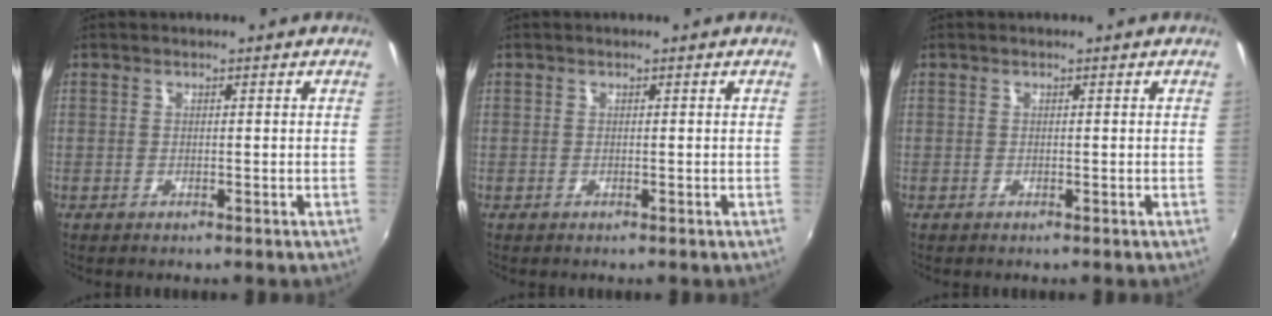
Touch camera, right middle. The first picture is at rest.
{"total": 0.0}
{"total": 0.0}